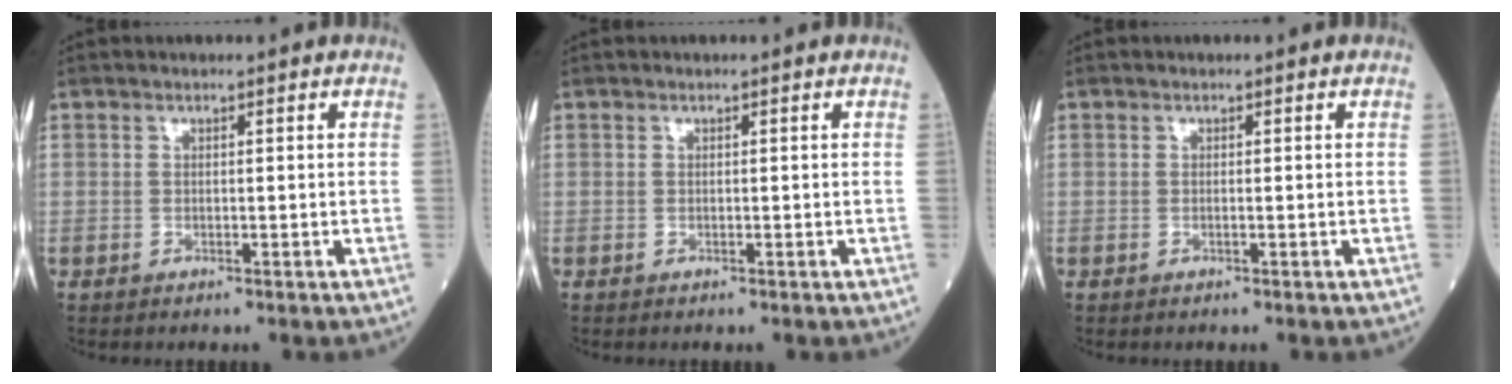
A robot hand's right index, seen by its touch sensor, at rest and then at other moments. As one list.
[{"total": 0.0}, {"total": 0.0}]